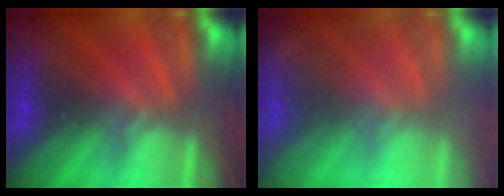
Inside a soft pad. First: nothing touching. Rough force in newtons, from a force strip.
{"total": 1.4}